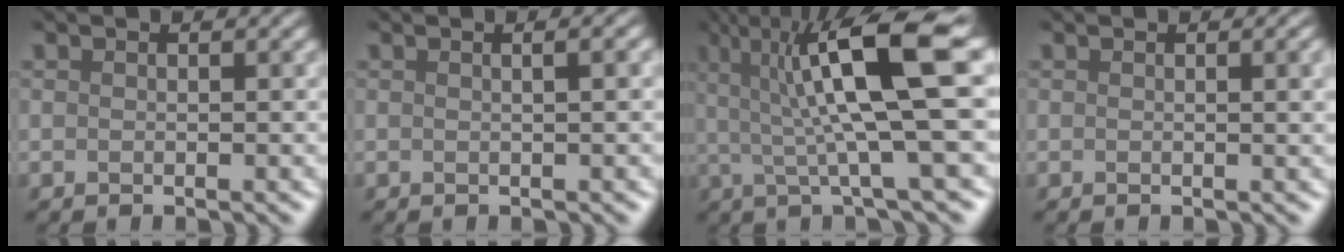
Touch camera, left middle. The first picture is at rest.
{"total": 3.0, "force": [0.8, 1.5, 2.4], "torque": [0.000, 0.019, -0.015]}
{"total": 9.5, "force": [2.7, 1.6, 8.9], "torque": [-0.152, 0.014, 0.058]}
{"total": 2.1, "force": [0.5, 1.1, 1.7], "torque": [-0.001, 0.015, -0.012]}